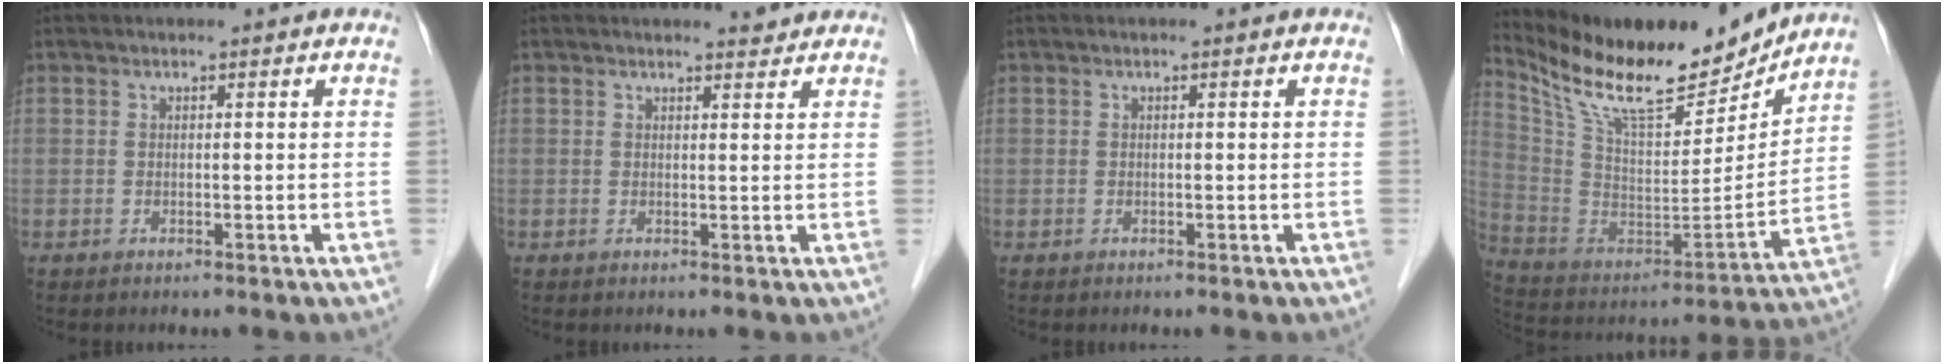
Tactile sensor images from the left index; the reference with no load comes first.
{"total": 1.8, "force": [1.7, 0.2, 0.0], "torque": [-0.010, -0.007, 0.020]}
{"total": 0.0}
{"total": 20.6, "force": [17.4, 4.9, 9.9], "torque": [-0.191, -0.013, 0.299]}